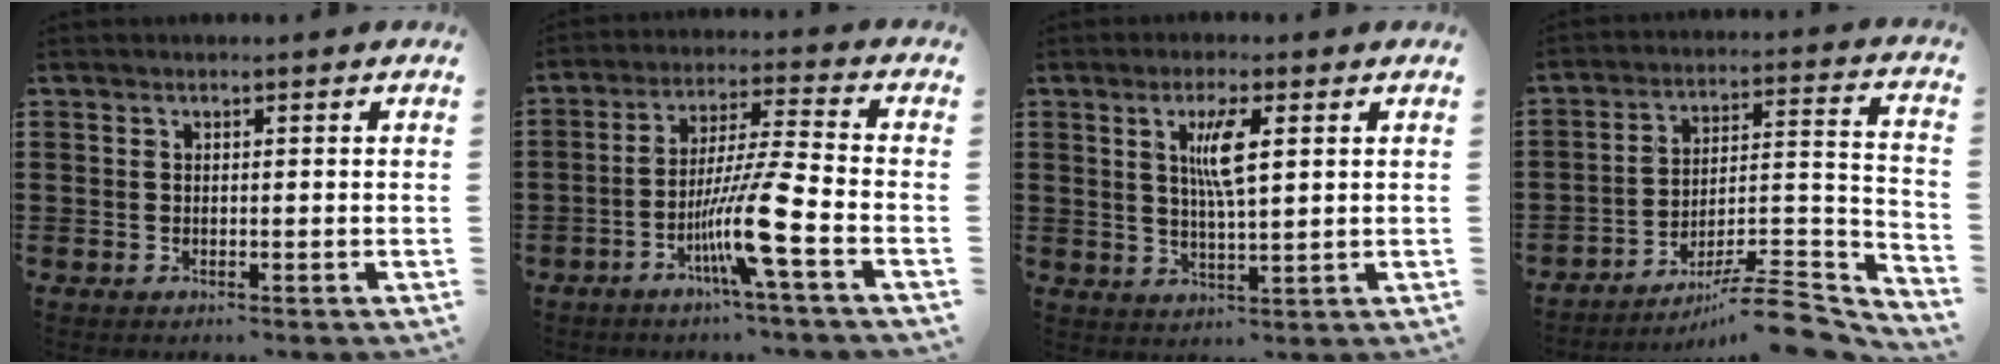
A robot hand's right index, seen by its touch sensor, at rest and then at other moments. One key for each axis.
{"total": 10.9, "fx": -4.6, "fy": -0.3, "fz": 9.9, "tx": -0.197, "ty": -0.014, "tz": -0.092}
{"total": 5.5, "fx": 1.7, "fy": 1.1, "fz": 5.1, "tx": -0.097, "ty": 0.002, "tz": 0.023}
{"total": 9.6, "fx": -7.8, "fy": 1.6, "fz": 5.3, "tx": -0.074, "ty": 0.019, "tz": -0.151}